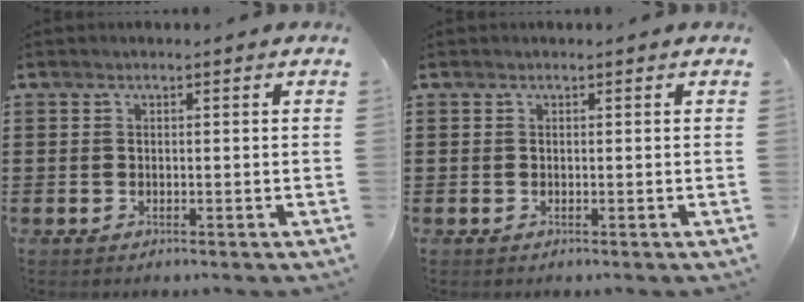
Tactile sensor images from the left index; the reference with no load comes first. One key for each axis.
{"total": 0.0}